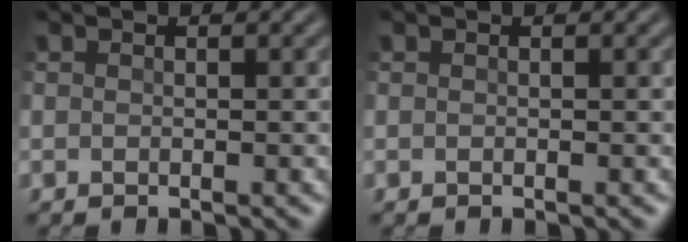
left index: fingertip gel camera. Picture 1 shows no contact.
{"total": 0.0}